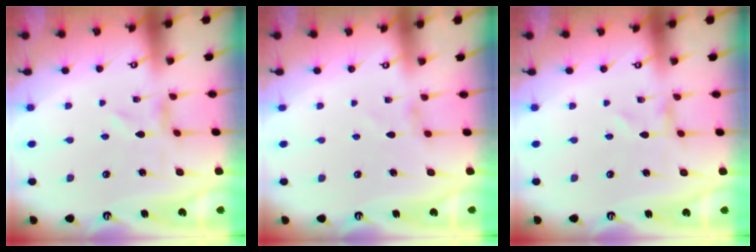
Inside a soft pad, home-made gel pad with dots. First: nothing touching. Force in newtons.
{"total": 2.5, "press": 2.5, "slide": 0.4}
{"total": 0.0}